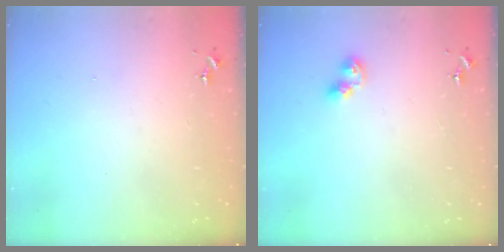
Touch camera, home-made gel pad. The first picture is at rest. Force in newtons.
{"total": 6.3, "press": 6.3, "slide": 0.5}